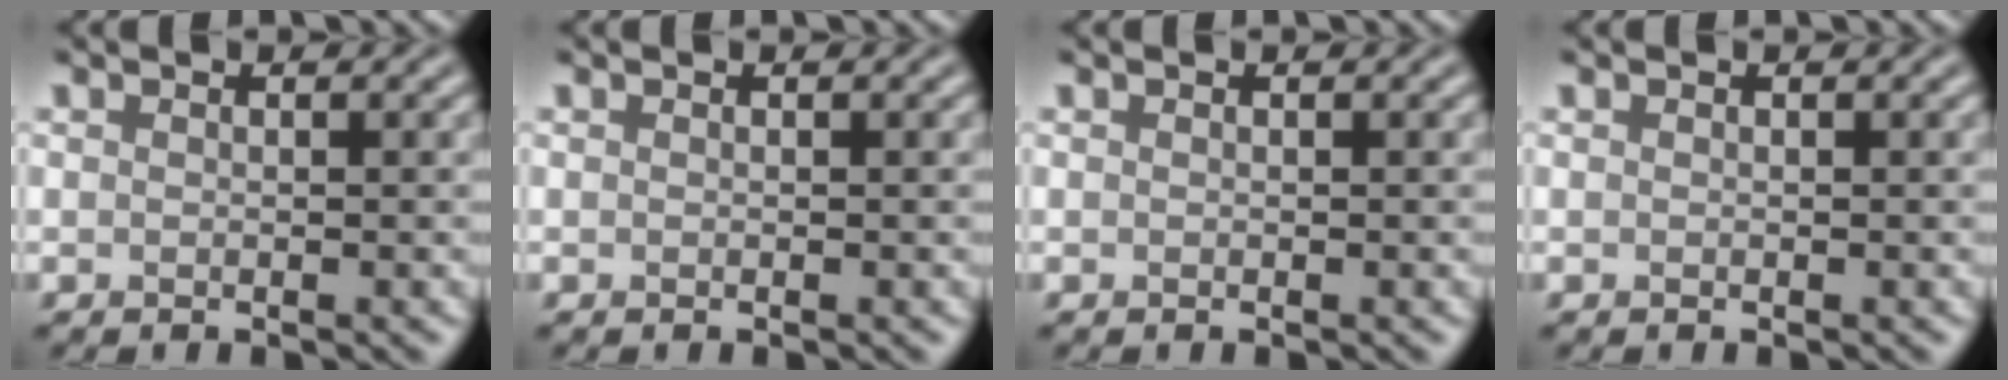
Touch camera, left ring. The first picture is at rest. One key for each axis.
{"total": 0.0}
{"total": 0.0}
{"total": 0.0}